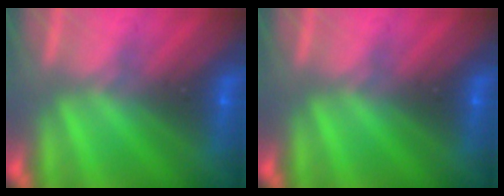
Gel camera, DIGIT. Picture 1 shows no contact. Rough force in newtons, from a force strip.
{"total": 0.0}